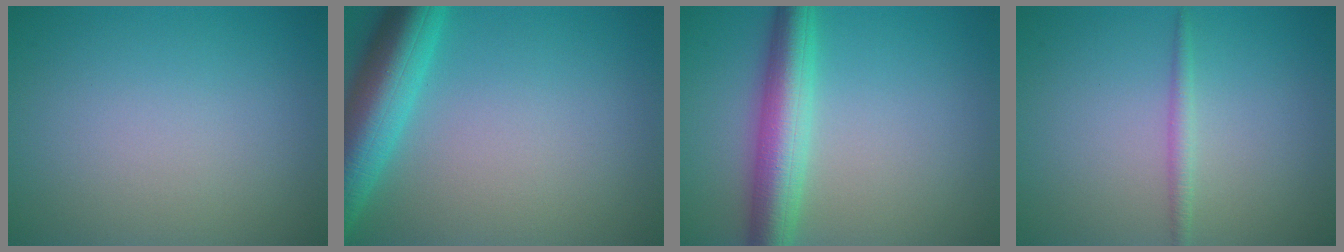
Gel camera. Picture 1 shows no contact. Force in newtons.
{"total": 7.3, "press": 7.3, "slide": 0.3}
{"total": 5.8, "press": 5.8, "slide": 0.2}
{"total": 1.3, "press": 1.3, "slide": 0.1}